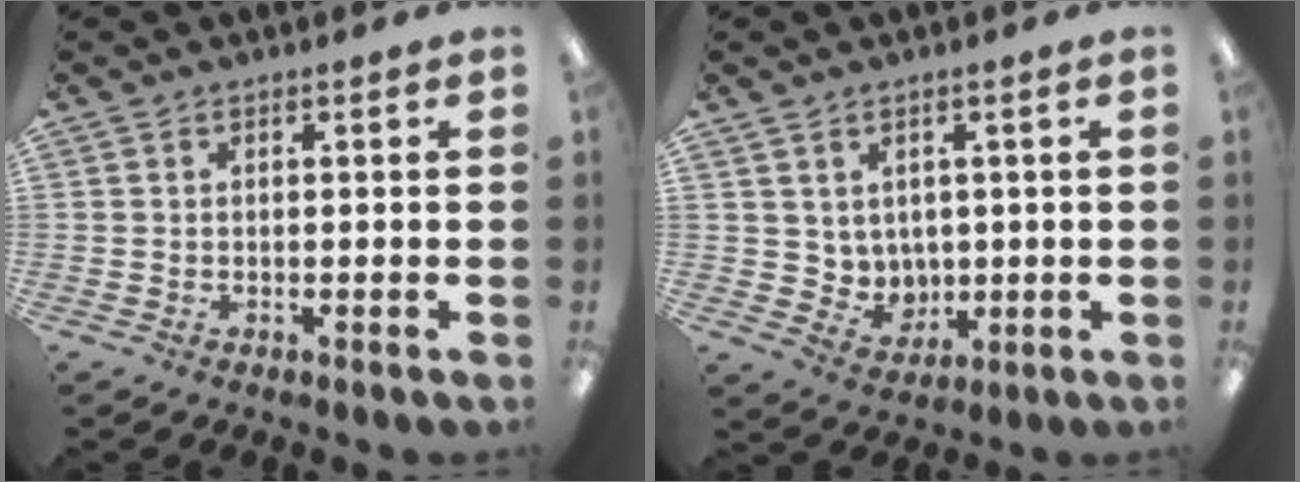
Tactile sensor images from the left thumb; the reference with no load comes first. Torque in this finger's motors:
{"motor_torque": [-0.07, 0.10, 0.25, -0.39, 0.01]}